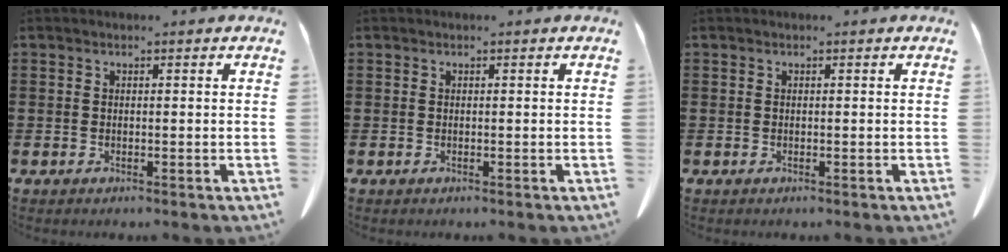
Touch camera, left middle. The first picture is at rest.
{"total": 0.0}
{"total": 0.0}